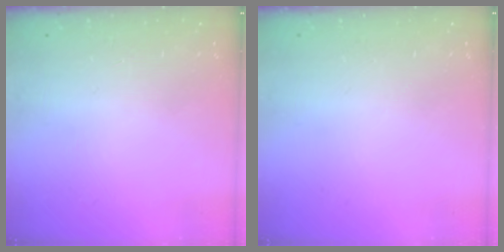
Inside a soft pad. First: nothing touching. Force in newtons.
{"total": 0.0}